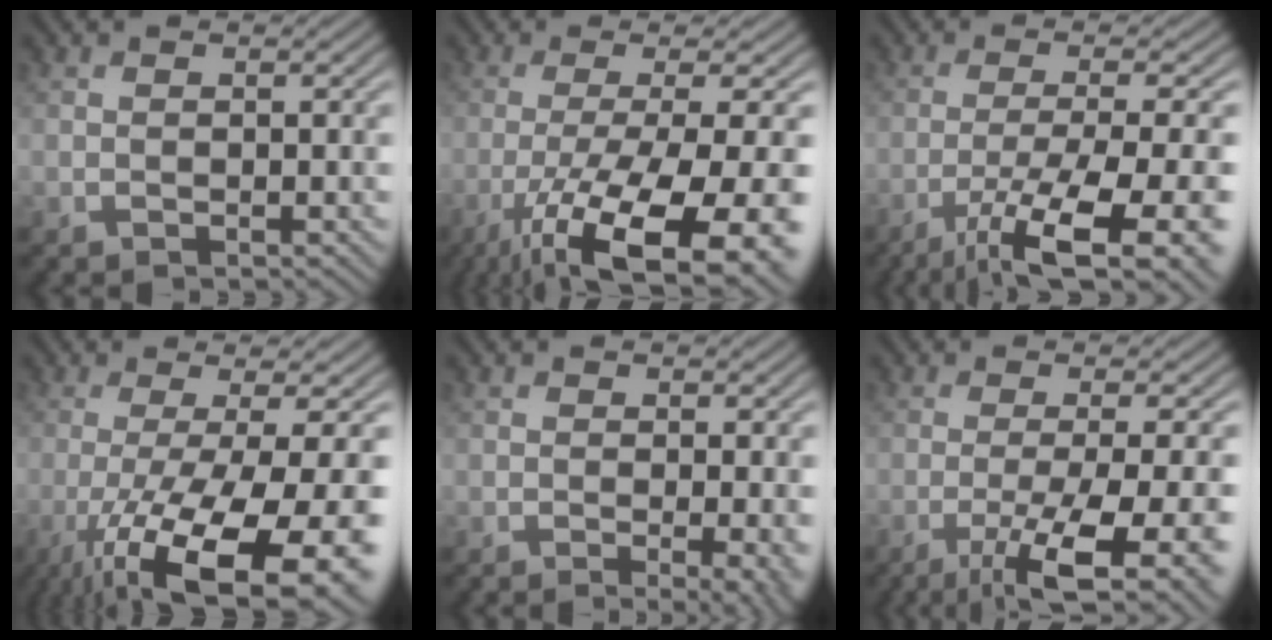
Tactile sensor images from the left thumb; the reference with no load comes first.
{"total": 16.0, "force": [-7.0, 4.1, 13.7], "torque": [-0.212, -0.021, -0.103]}
{"total": 13.3, "force": [-7.0, 3.0, 10.9], "torque": [-0.181, -0.012, -0.100]}
{"total": 17.0, "force": [-6.2, 4.5, 15.2], "torque": [-0.231, -0.025, -0.092]}
{"total": 3.7, "force": [-0.4, 0.8, 3.5], "torque": [-0.052, -0.007, -0.008]}
{"total": 10.9, "force": [-4.3, 2.4, 9.7], "torque": [-0.138, -0.011, -0.058]}